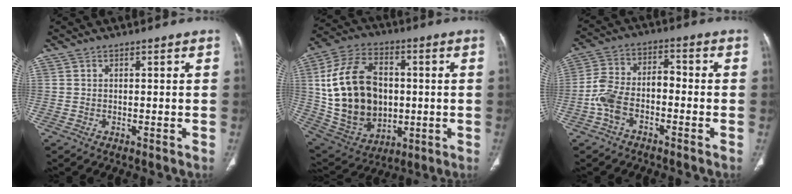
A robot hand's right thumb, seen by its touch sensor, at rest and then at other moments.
{"total": 22.7, "force": [1.3, 16.1, 15.9], "torque": [-0.284, 0.006, 0.044]}
{"total": 8.8, "force": [-3.2, 5.0, 6.5], "torque": [-0.129, 0.045, -0.067]}